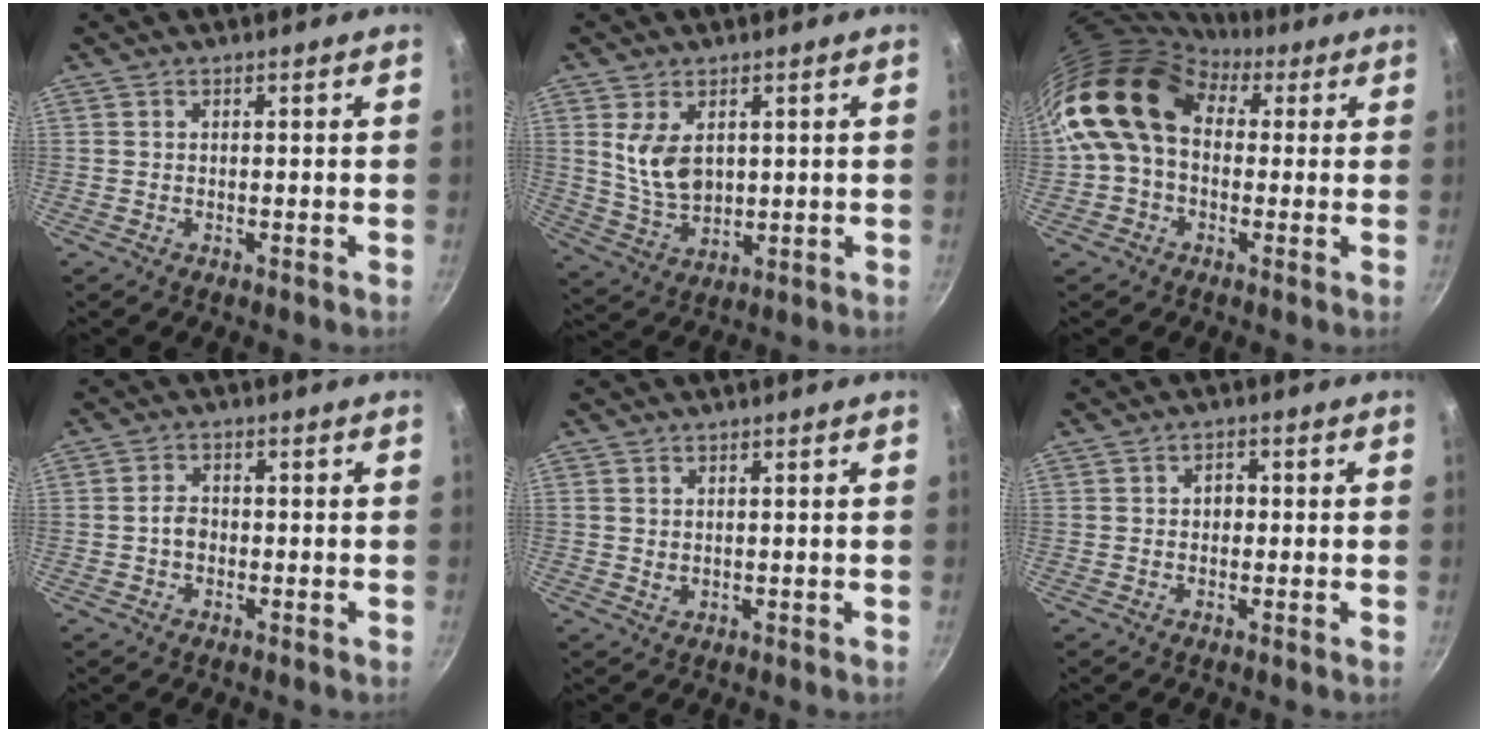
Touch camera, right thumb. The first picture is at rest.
{"total": 9.0, "force": [2.4, 5.7, 6.5], "torque": [-0.107, -0.026, 0.059]}
{"total": 14.7, "force": [2.4, 10.9, 9.6], "torque": [-0.147, 0.026, 0.023]}
{"total": 2.9, "force": [-0.5, 2.2, 1.8], "torque": [-0.018, 0.012, -0.009]}
{"total": 1.0, "force": [0.6, 0.6, 0.5], "torque": [-0.005, -0.008, 0.011]}
{"total": 2.5, "force": [0.1, 2.0, 1.5], "torque": [-0.010, 0.007, -0.001]}